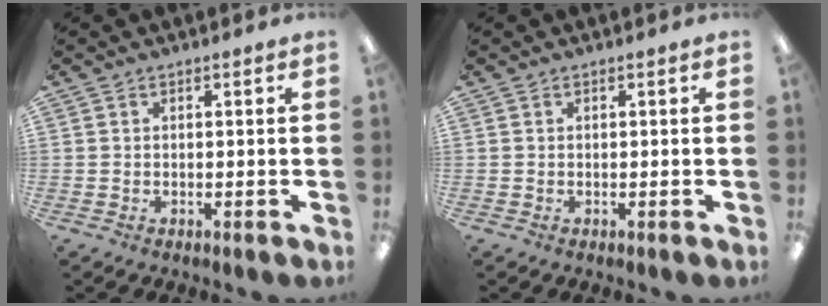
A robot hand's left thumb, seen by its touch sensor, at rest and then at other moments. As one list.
[{"total": 0.0}]